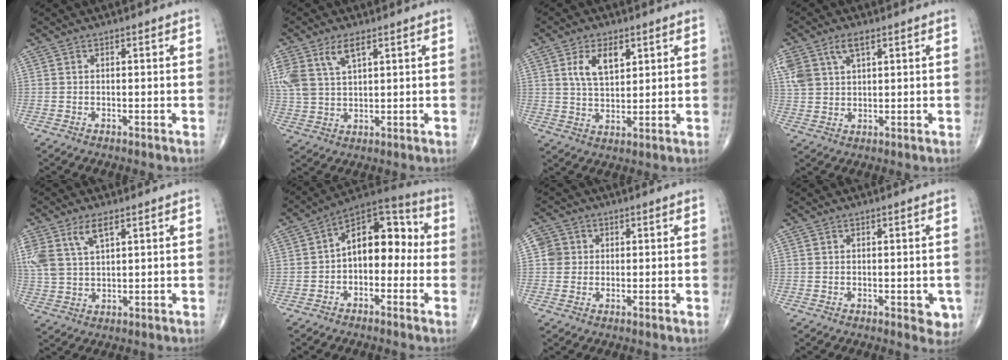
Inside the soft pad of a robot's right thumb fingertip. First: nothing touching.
{"total": 9.2, "force": [4.4, 4.4, 6.7], "torque": [-0.156, -0.004, 0.095]}
{"total": 7.5, "force": [3.1, 3.9, 5.5], "torque": [-0.087, -0.015, 0.062]}
{"total": 8.0, "force": [3.9, 4.2, 5.6], "torque": [-0.122, 0.003, 0.082]}
{"total": 9.0, "force": [4.4, 4.2, 6.6], "torque": [-0.153, -0.004, 0.094]}
{"total": 12.7, "force": [-0.5, 7.8, 10.0], "torque": [-0.114, 0.045, -0.028]}
{"total": 3.7, "force": [0.5, 3.6, 0.6], "torque": [0.013, 0.004, 0.004]}
{"total": 3.4, "force": [-0.8, 1.8, 2.8], "torque": [-0.010, -0.002, -0.006]}